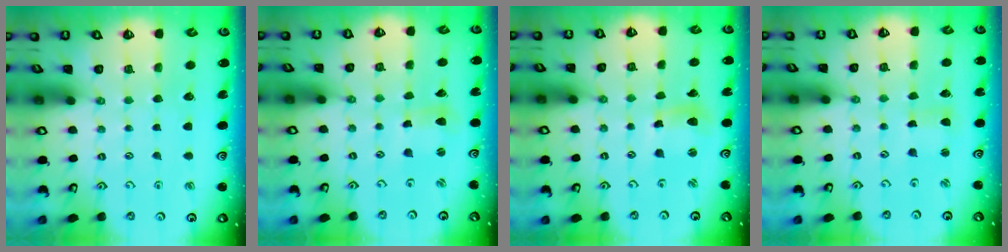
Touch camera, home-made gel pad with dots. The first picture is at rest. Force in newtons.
{"total": 3.6, "press": 3.6, "slide": 0.5}
{"total": 7.4, "press": 7.3, "slide": 1.1}
{"total": 1.5, "press": 1.5, "slide": 0.3}